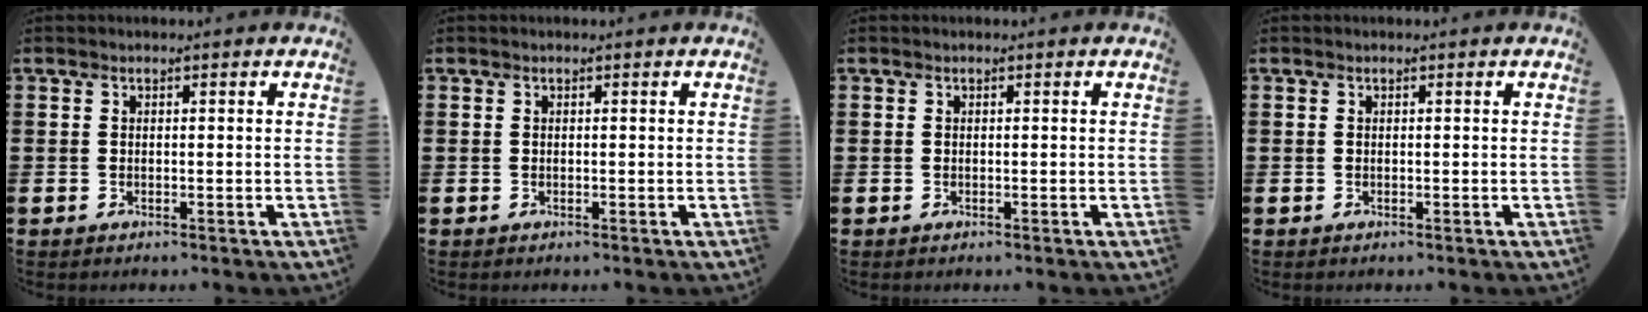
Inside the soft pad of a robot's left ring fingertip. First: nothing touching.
{"total": 0.0}
{"total": 0.0}
{"total": 0.0}